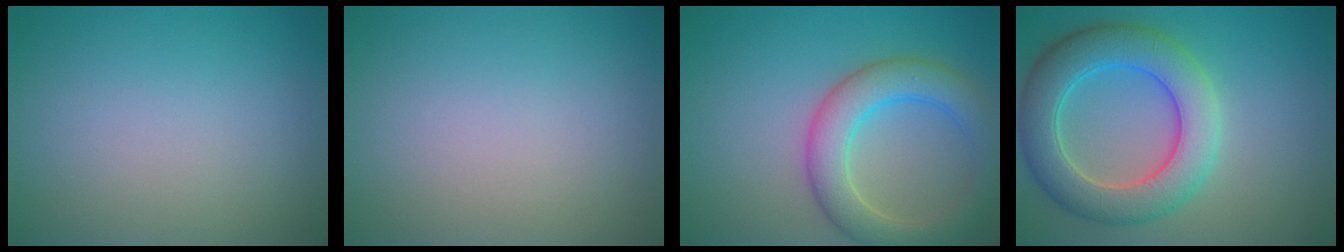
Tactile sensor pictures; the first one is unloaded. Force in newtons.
{"total": 0.0}
{"total": 5.6, "press": 5.6, "slide": 0.2}
{"total": 7.5, "press": 7.5, "slide": 0.6}